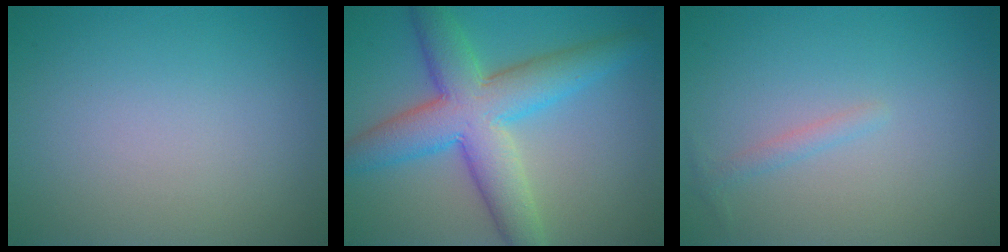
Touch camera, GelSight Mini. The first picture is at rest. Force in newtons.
{"total": 8.4, "press": 8.4, "slide": 0.2}
{"total": 0.9, "press": 0.9, "slide": 0.0}